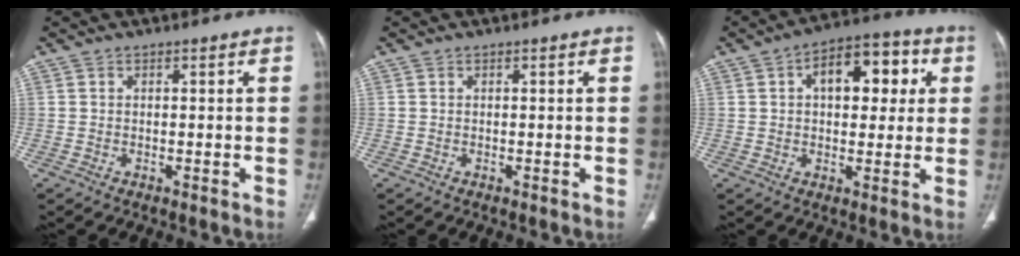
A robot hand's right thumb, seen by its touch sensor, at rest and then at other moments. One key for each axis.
{"total": 0.0}
{"total": 12.9, "fx": 3.4, "fy": 7.4, "fz": 10.0, "tx": -0.103, "ty": 0.019, "tz": 0.045}